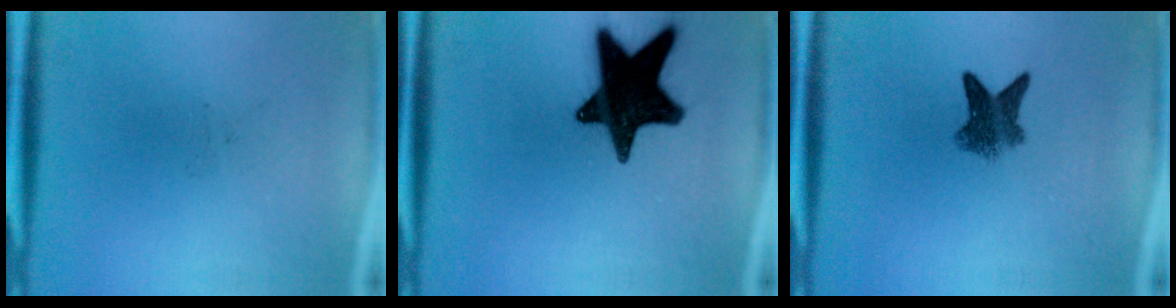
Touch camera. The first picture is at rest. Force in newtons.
{"total": 18.8}
{"total": 5.0}